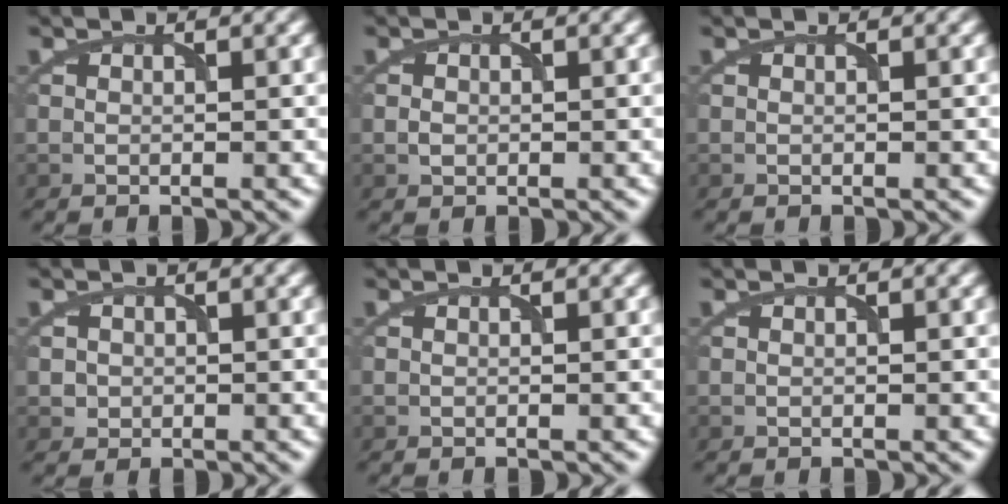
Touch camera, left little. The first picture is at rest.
{"total": 0.8, "force": [-0.2, 0.7, 0.4], "torque": [-0.007, -0.002, -0.004]}
{"total": 0.0}
{"total": 1.2, "force": [-0.1, 1.2, 0.1], "torque": [0.009, -0.004, 0.001]}
{"total": 0.0}
{"total": 0.0}